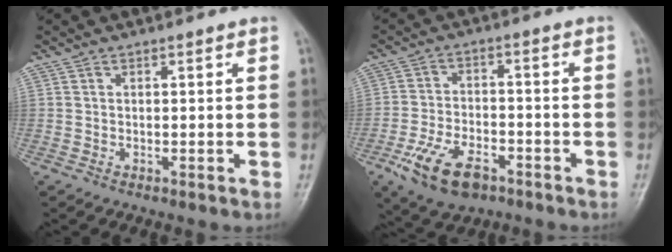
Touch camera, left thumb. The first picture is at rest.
{"total": 11.1, "force": [-6.0, 6.0, 7.2], "torque": [-0.129, 0.018, -0.105]}